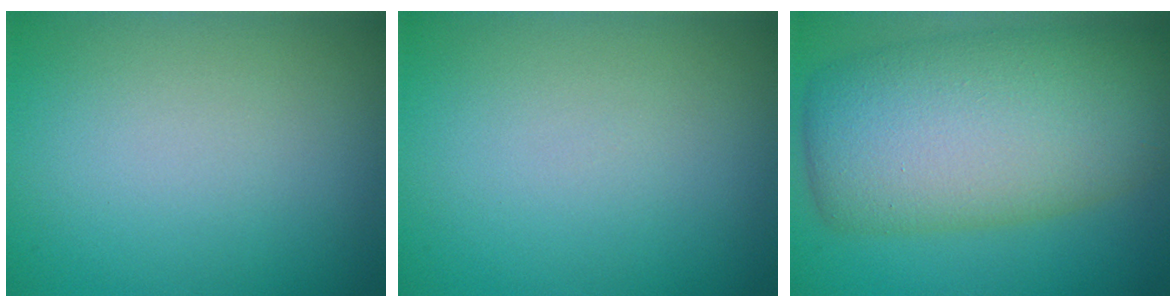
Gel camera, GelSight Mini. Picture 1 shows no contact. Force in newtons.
{"total": 0.0}
{"total": 12.0, "press": 12.0, "slide": 0.5}